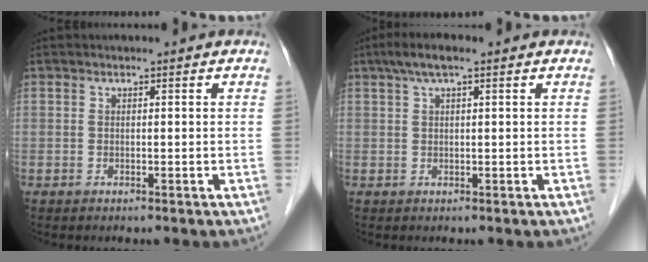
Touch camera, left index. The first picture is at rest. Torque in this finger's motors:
{"motor_torque": [0.35, -0.35, 0.06, 0.02]}